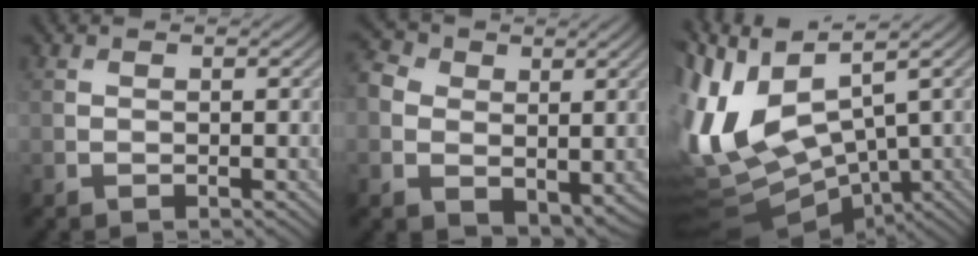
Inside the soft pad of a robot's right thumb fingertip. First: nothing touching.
{"total": 6.9, "force": [0.8, 5.6, 3.9], "torque": [-0.111, -0.005, 0.014]}
{"total": 15.0, "force": [0.4, 7.5, 13.0], "torque": [-0.308, 0.002, 0.023]}